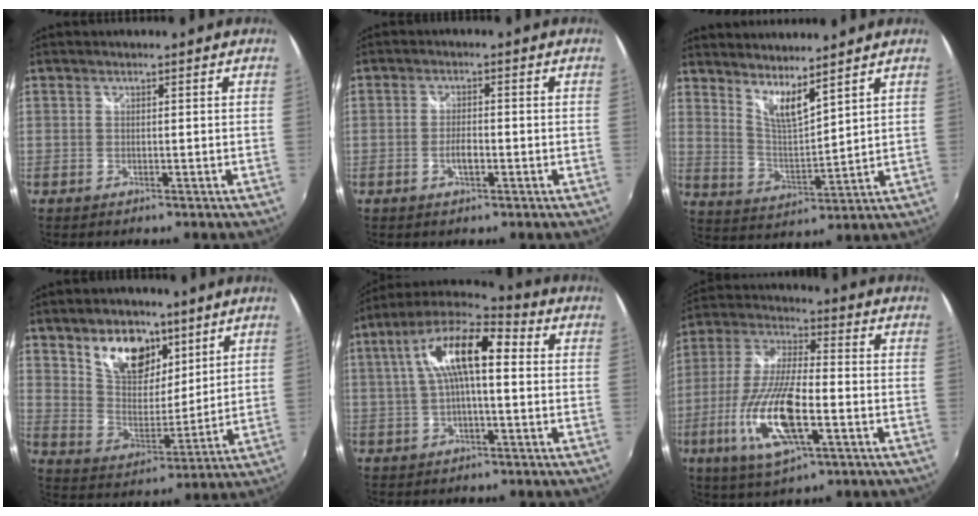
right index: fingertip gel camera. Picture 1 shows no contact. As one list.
[{"total": 2.9, "force": [-1.2, 1.1, 2.4], "torque": [-0.050, 0.000, -0.022]}, {"total": 7.3, "force": [5.9, 1.0, 4.2], "torque": [-0.072, -0.013, 0.111]}, {"total": 13.2, "force": [7.8, 7.9, 7.1], "torque": [-0.117, 0.008, 0.146]}, {"total": 13.7, "force": [1.8, 4.5, 12.8], "torque": [-0.238, 0.028, 0.022]}, {"total": 17.0, "force": [-5.8, 5.3, 15.1], "torque": [-0.320, -0.021, -0.109]}]